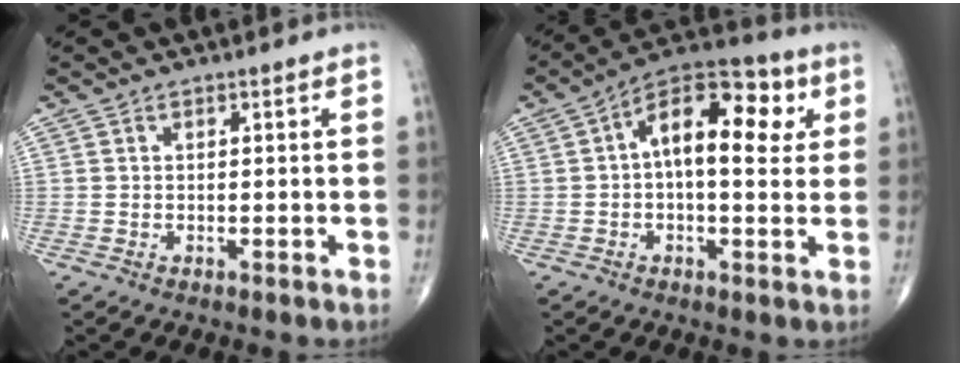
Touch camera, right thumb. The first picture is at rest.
{"total": 15.4, "force": [3.2, 7.7, 12.9], "torque": [-0.173, 0.029, 0.039]}